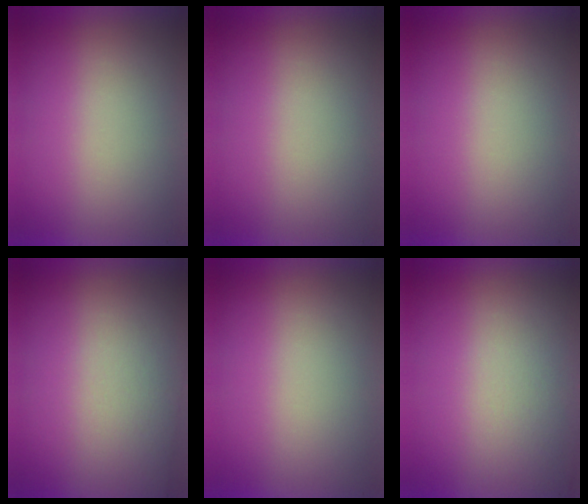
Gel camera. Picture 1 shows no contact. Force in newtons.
{"total": 0.0}
{"total": 0.0}
{"total": 3.0}
{"total": 0.0}
{"total": 2.5}